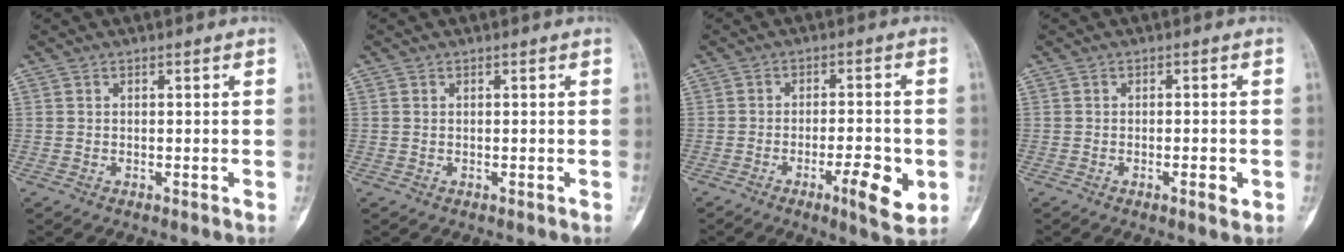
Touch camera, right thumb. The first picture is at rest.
{"total": 0.0}
{"total": 8.5, "force": [-2.9, 2.3, 7.7], "torque": [-0.110, 0.006, -0.040]}
{"total": 2.8, "force": [-1.0, 0.9, 2.4], "torque": [-0.037, 0.001, -0.014]}